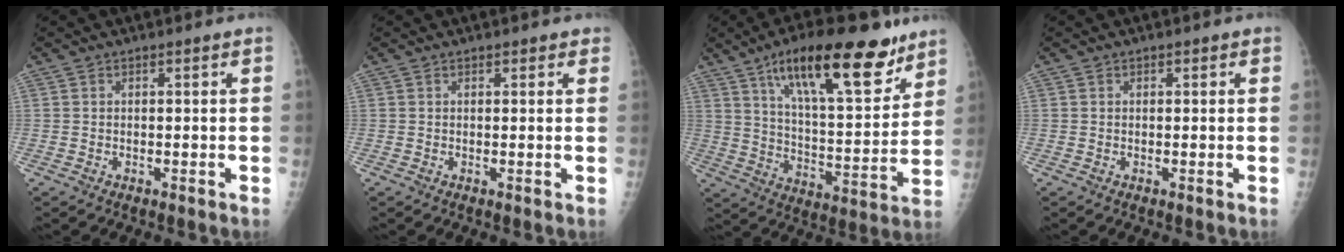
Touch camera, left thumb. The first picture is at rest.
{"total": 1.2, "force": [0.7, 0.8, 0.5], "torque": [0.010, -0.001, 0.003]}
{"total": 23.6, "force": [14.3, 7.9, 17.0], "torque": [-0.233, -0.051, 0.233]}
{"total": 0.8, "force": [0.2, 0.7, 0.4], "torque": [0.007, 0.002, -0.002]}